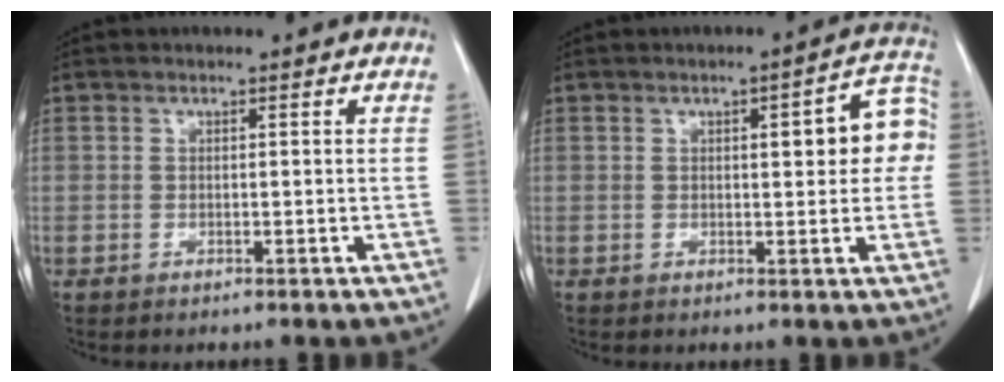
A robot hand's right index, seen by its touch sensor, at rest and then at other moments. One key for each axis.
{"total": 7.9, "fx": 1.2, "fy": 2.2, "fz": 7.4, "tx": -0.087, "ty": 0.026, "tz": 0.010}